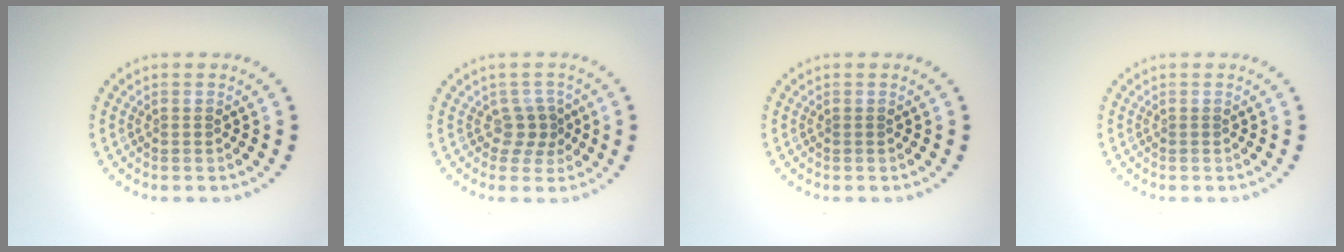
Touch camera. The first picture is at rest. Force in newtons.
{"total": 2.0, "press": 1.5, "slide": 1.3}
{"total": 0.0}
{"total": 0.0}